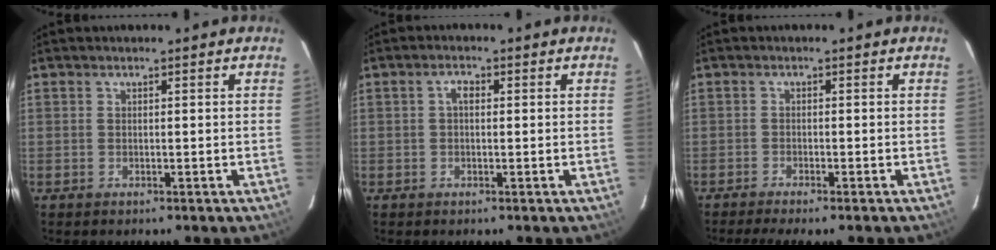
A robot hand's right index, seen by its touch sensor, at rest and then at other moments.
{"total": 1.7, "force": [0.2, 1.0, 1.4], "torque": [-0.027, 0.009, 0.001]}
{"total": 4.4, "force": [-3.8, -0.2, 2.3], "torque": [-0.050, -0.014, -0.063]}